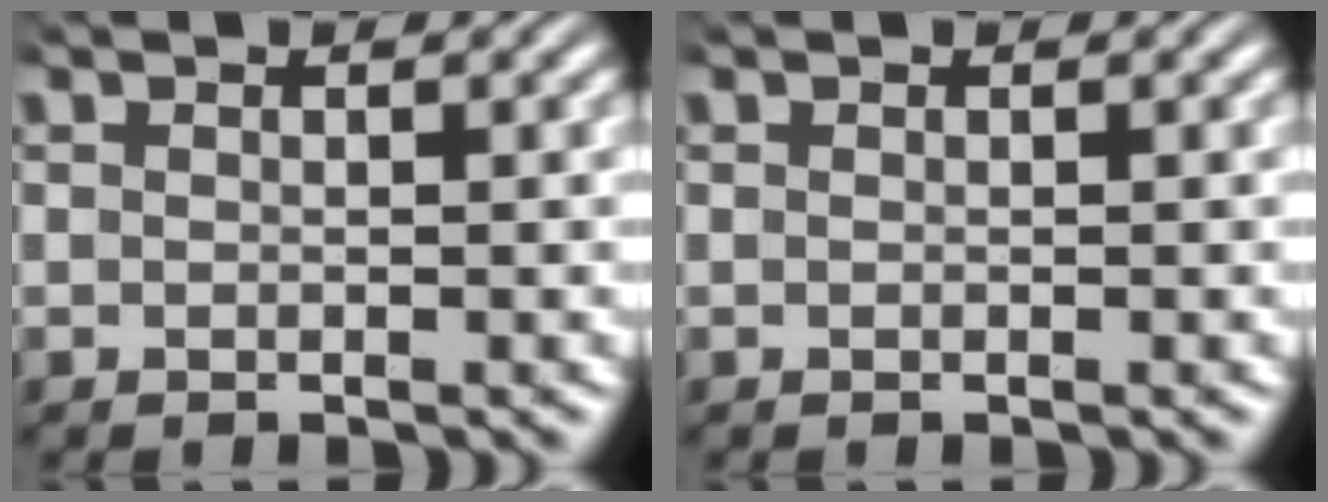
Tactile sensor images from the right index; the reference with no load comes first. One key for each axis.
{"total": 0.0}